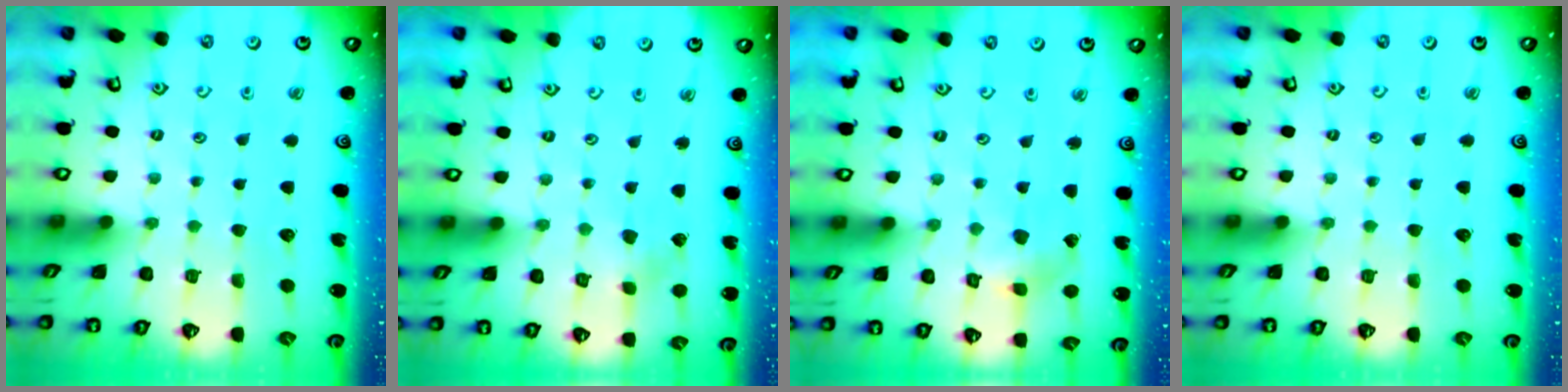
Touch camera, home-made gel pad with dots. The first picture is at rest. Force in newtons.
{"total": 2.5, "press": 2.4, "slide": 0.5}
{"total": 3.0, "press": 3.0, "slide": 0.2}
{"total": 0.0}